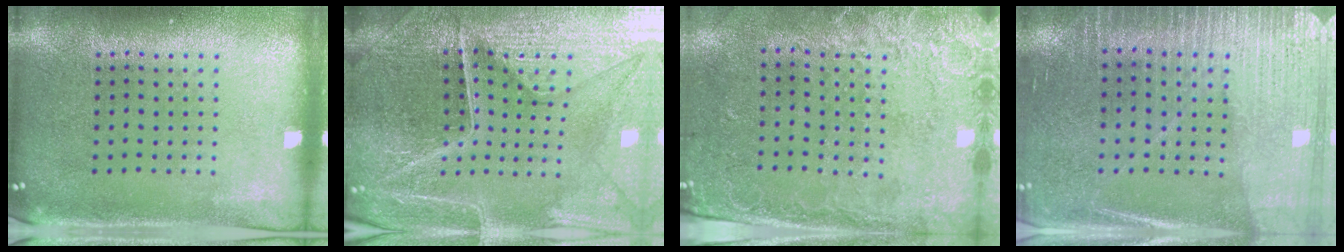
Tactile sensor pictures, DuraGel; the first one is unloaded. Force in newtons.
{"total": 4.8, "press": 4.6, "slide": 1.3}
{"total": 2.5, "press": 1.9, "slide": 1.6}
{"total": 3.2, "press": 3.0, "slide": 1.0}